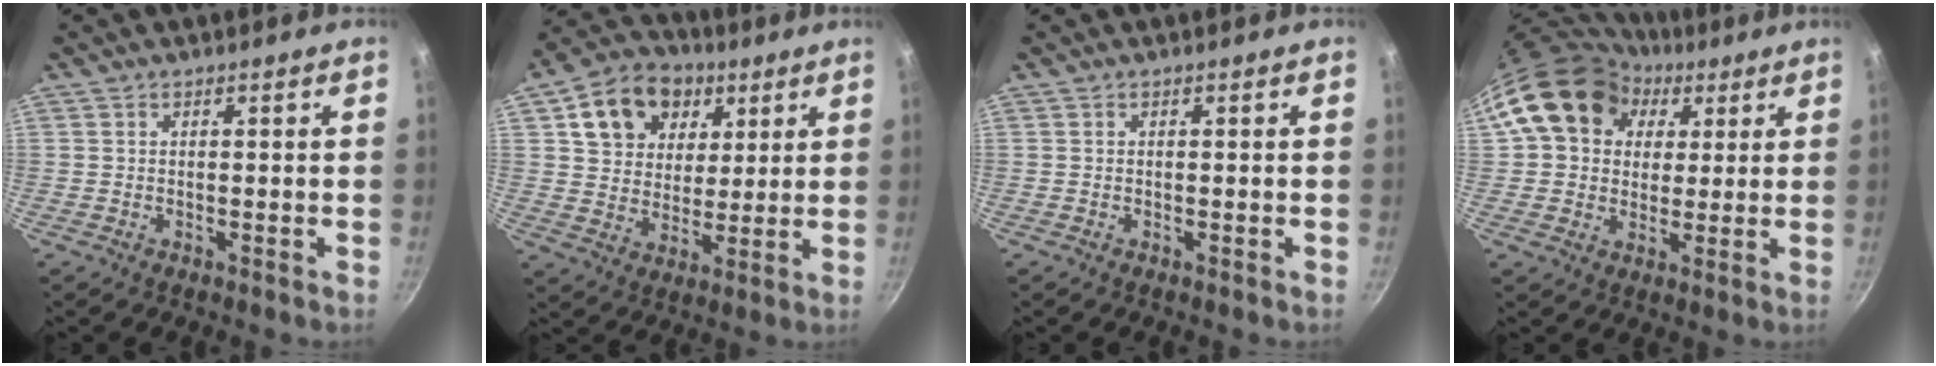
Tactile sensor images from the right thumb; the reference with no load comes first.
{"total": 14.8, "force": [5.9, 11.6, 6.9], "torque": [-0.094, 0.000, 0.095]}
{"total": 0.0}
{"total": 15.0, "force": [5.6, 12.1, 6.8], "torque": [-0.090, 0.007, 0.088]}